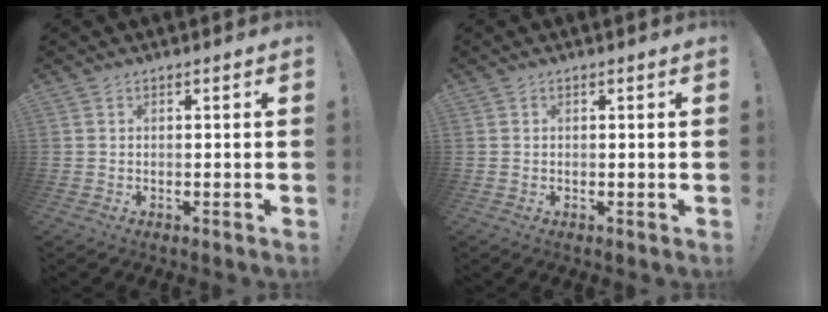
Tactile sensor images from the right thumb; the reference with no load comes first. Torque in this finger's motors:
{"motor_torque": [0.20, 0.10, -0.26, 0.28, -0.02]}